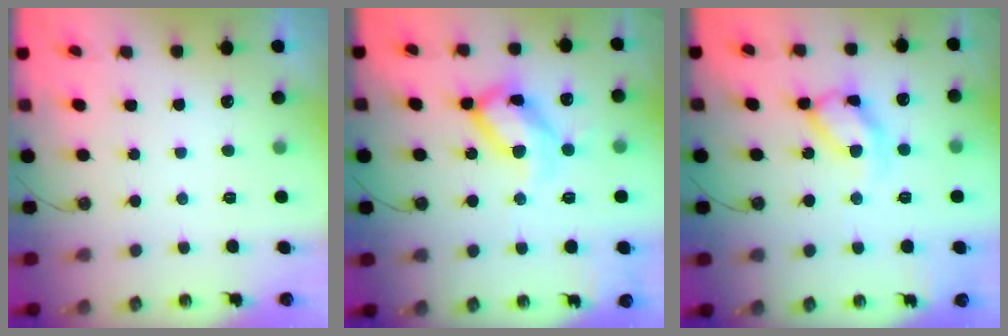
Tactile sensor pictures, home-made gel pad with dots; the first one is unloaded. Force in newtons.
{"total": 16.7, "press": 16.6, "slide": 1.5}
{"total": 12.2, "press": 12.2, "slide": 0.8}